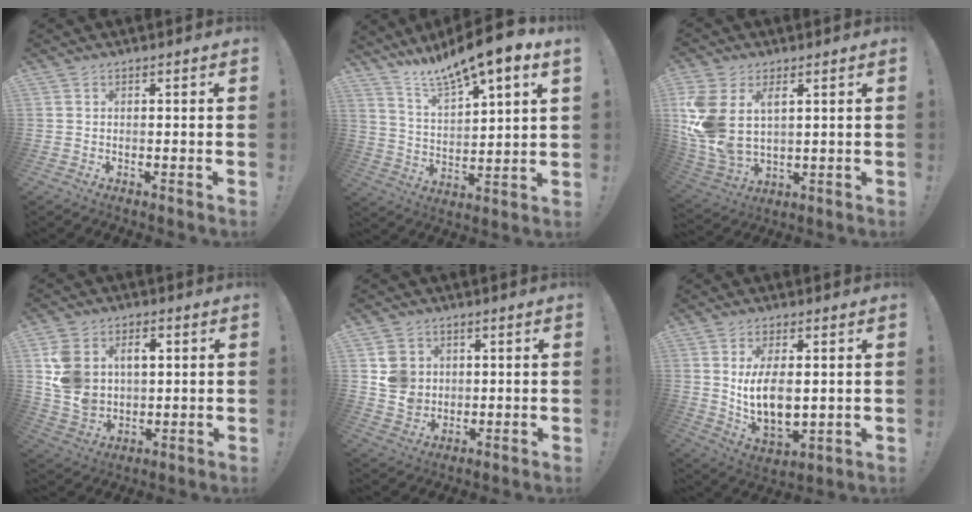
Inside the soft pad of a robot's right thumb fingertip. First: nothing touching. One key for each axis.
{"total": 11.4, "fx": 10.0, "fy": 1.0, "fz": 5.4, "tx": -0.105, "ty": -0.084, "tz": 0.166}
{"total": 12.4, "fx": 4.5, "fy": 7.9, "fz": 8.5, "tx": -0.191, "ty": -0.022, "tz": 0.087}
{"total": 13.5, "fx": 3.7, "fy": 10.6, "fz": 7.5, "tx": -0.146, "ty": -0.004, "tz": 0.074}
{"total": 8.1, "fx": 2.3, "fy": 7.3, "fz": 2.5, "tx": -0.033, "ty": -0.003, "tz": 0.054}
{"total": 10.9, "fx": 2.1, "fy": 5.4, "fz": 9.2, "tx": -0.167, "ty": -0.029, "tz": 0.035}